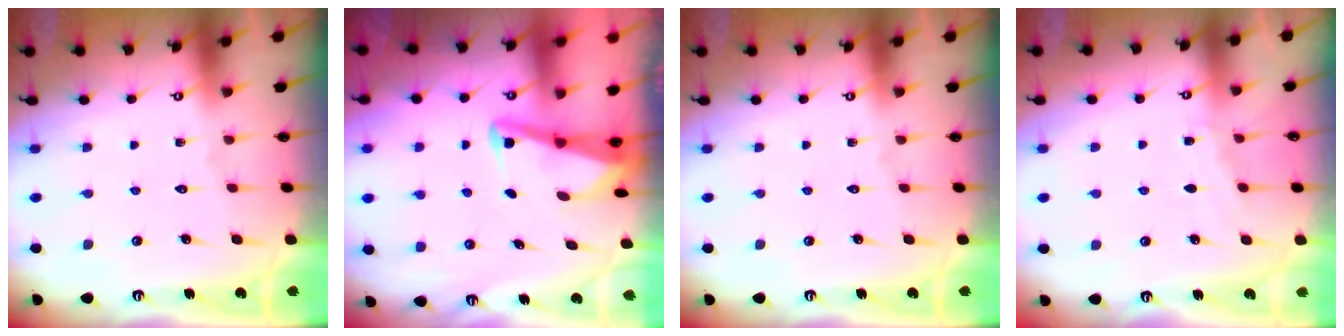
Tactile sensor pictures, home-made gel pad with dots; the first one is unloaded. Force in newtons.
{"total": 3.0, "press": 3.0, "slide": 0.4}
{"total": 0.0}
{"total": 3.4, "press": 3.4, "slide": 0.5}